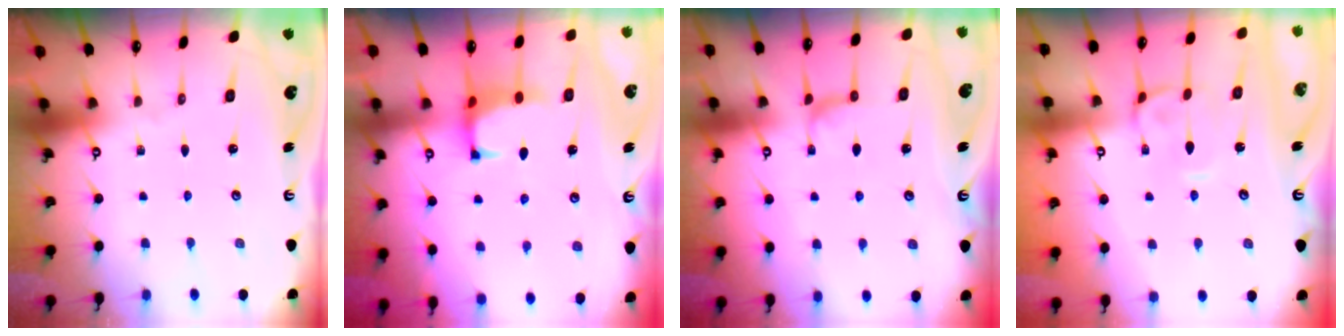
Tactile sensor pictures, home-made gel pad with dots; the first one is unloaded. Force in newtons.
{"total": 1.3, "press": 1.2, "slide": 0.7}
{"total": 2.8, "press": 2.7, "slide": 0.8}
{"total": 2.0, "press": 1.6, "slide": 1.1}